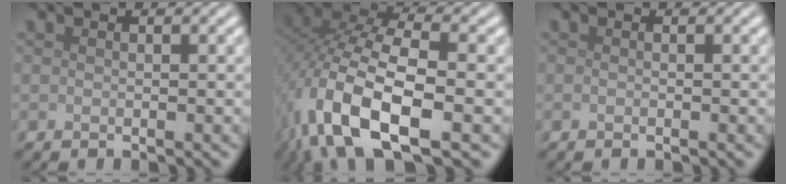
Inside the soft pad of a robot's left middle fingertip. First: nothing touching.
{"total": 11.8, "force": [-4.8, 5.0, 9.6], "torque": [-0.206, -0.014, -0.092]}
{"total": 0.0}